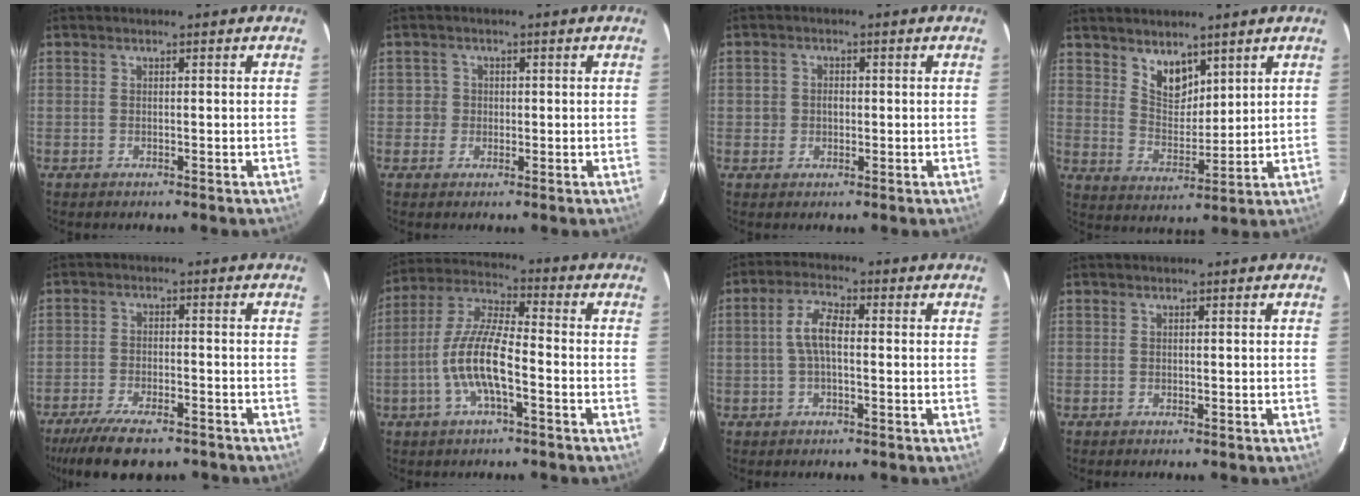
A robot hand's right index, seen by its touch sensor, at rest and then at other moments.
{"total": 2.3, "force": [-0.4, 2.3, -0.1], "torque": [0.007, 0.013, -0.006]}
{"total": 2.7, "force": [-0.4, 2.5, 0.7], "torque": [-0.012, 0.005, -0.010]}
{"total": 6.7, "force": [4.8, 3.5, 3.0], "torque": [-0.042, 0.000, 0.094]}
{"total": 12.7, "force": [-10.0, 3.7, 6.9], "torque": [-0.155, -0.031, -0.166]}
{"total": 11.3, "force": [-3.8, 2.8, 10.3], "torque": [-0.218, 0.003, -0.072]}
{"total": 5.2, "force": [-0.2, 2.0, 4.8], "torque": [-0.100, 0.014, -0.006]}
{"total": 0.0}